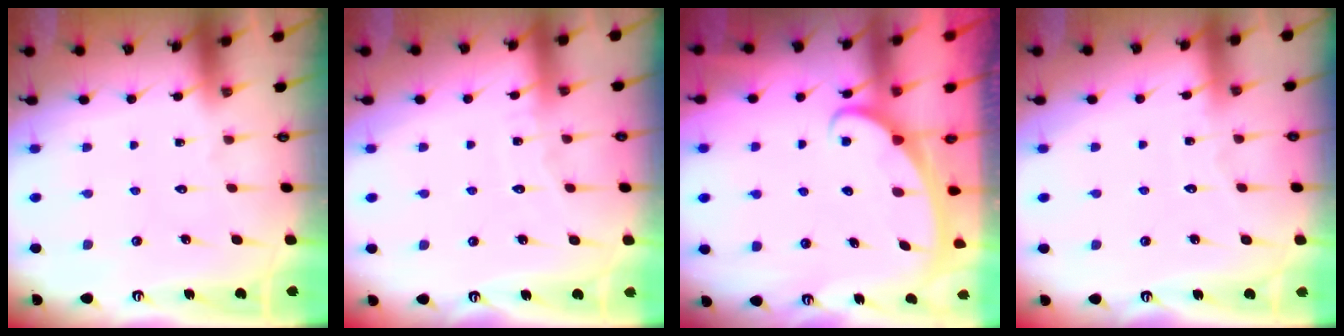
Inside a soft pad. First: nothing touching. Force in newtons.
{"total": 4.8, "press": 4.8, "slide": 0.5}
{"total": 2.4, "press": 2.4, "slide": 0.4}
{"total": 3.5, "press": 3.5, "slide": 0.4}